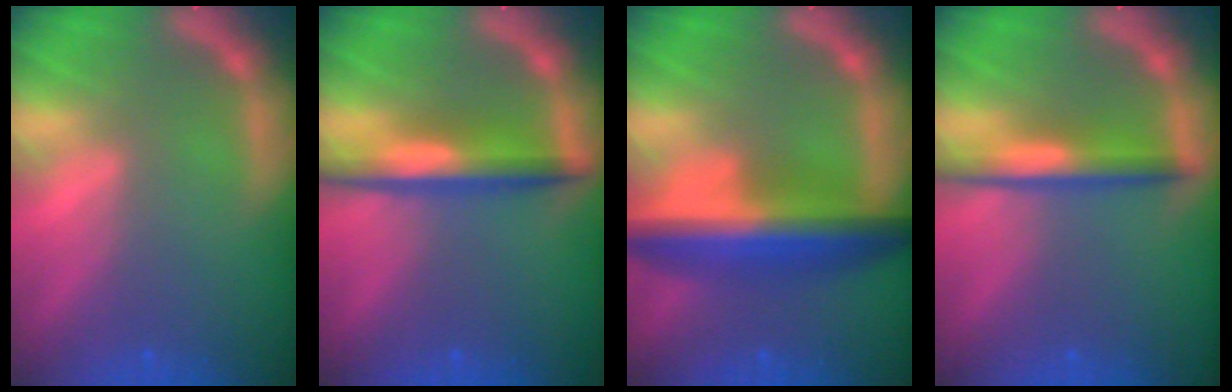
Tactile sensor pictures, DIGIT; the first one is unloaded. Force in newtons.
{"total": 5.0}
{"total": 9.0}
{"total": 4.0}